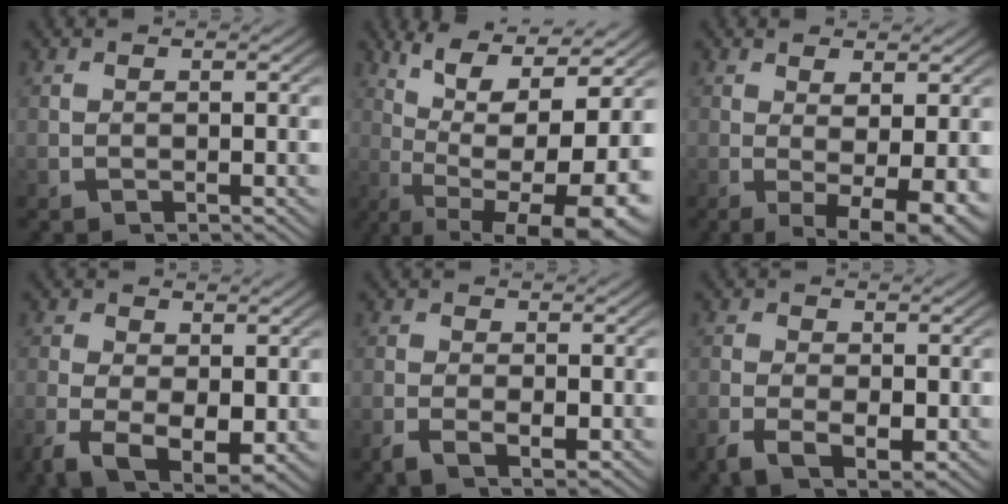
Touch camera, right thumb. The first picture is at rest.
{"total": 14.5, "force": [-0.5, 8.4, 11.8], "torque": [-0.216, -0.062, 0.022]}
{"total": 6.8, "force": [-1.8, 3.2, 5.7], "torque": [-0.101, -0.039, -0.008]}
{"total": 6.9, "force": [-1.8, 4.4, 5.0], "torque": [-0.114, -0.054, -0.007]}
{"total": 2.3, "force": [-0.8, 1.4, 1.6], "torque": [-0.034, -0.015, -0.012]}
{"total": 3.6, "force": [-1.1, 2.3, 2.5], "torque": [-0.052, -0.023, -0.014]}